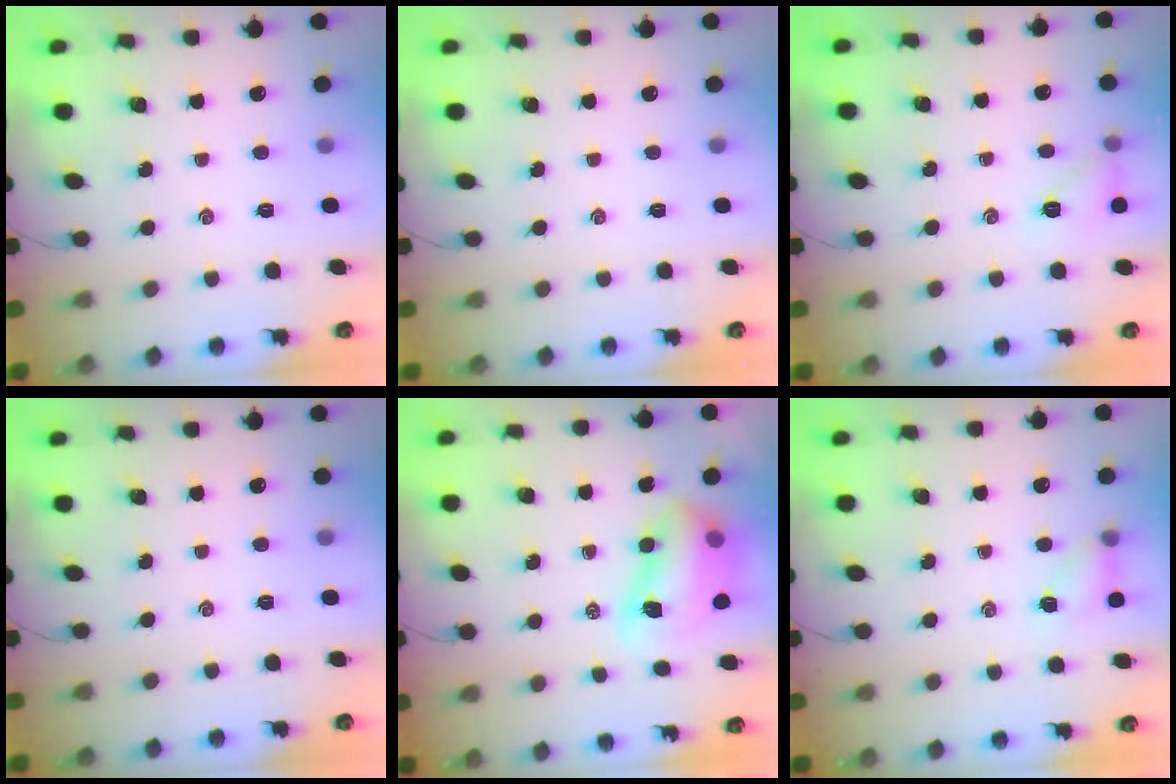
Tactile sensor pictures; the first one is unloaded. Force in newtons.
{"total": 0.0}
{"total": 7.5, "press": 7.4, "slide": 1.5}
{"total": 0.0}
{"total": 9.9, "press": 9.6, "slide": 2.1}
{"total": 5.6, "press": 5.4, "slide": 1.7}